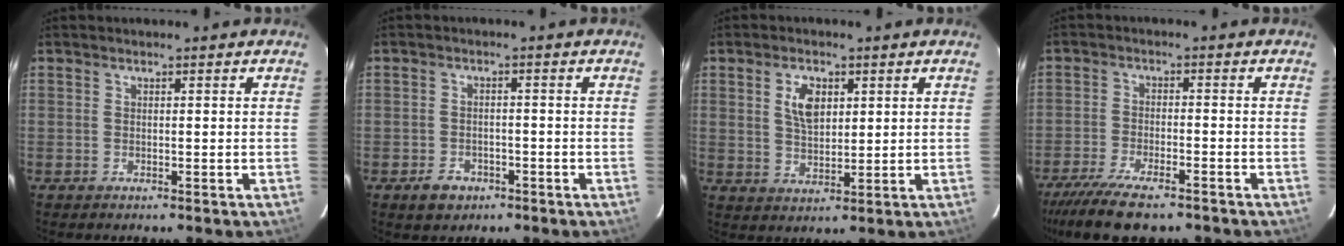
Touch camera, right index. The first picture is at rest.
{"total": 4.2, "force": [-2.5, 3.1, 1.4], "torque": [-0.035, 0.008, -0.032]}
{"total": 5.9, "force": [2.1, 3.3, 4.4], "torque": [-0.081, 0.006, 0.043]}
{"total": 11.9, "force": [-9.5, 3.1, 6.5], "torque": [-0.155, -0.035, -0.166]}